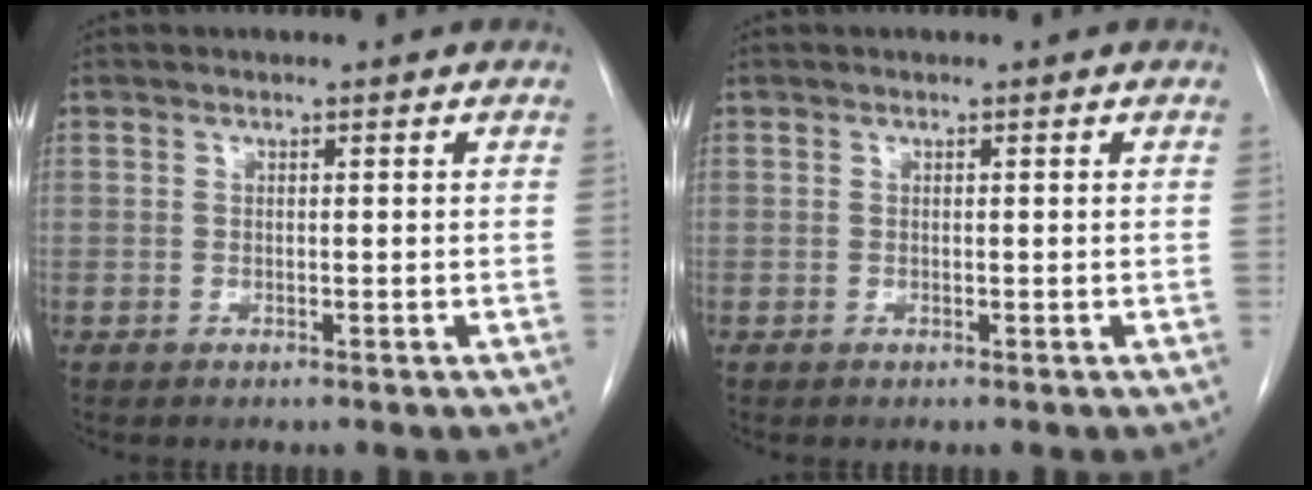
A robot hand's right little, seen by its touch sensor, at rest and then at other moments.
{"total": 0.0}